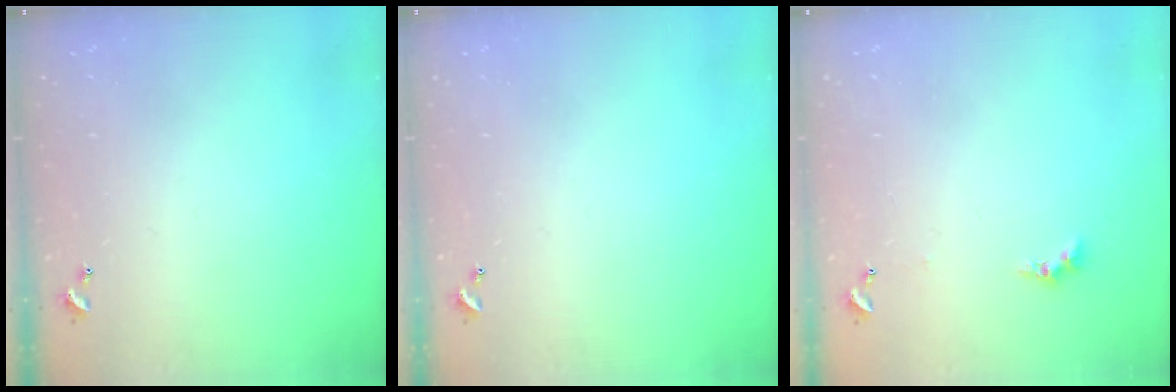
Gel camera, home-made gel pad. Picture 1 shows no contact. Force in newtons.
{"total": 0.0}
{"total": 0.6, "press": 0.4, "slide": 0.5}